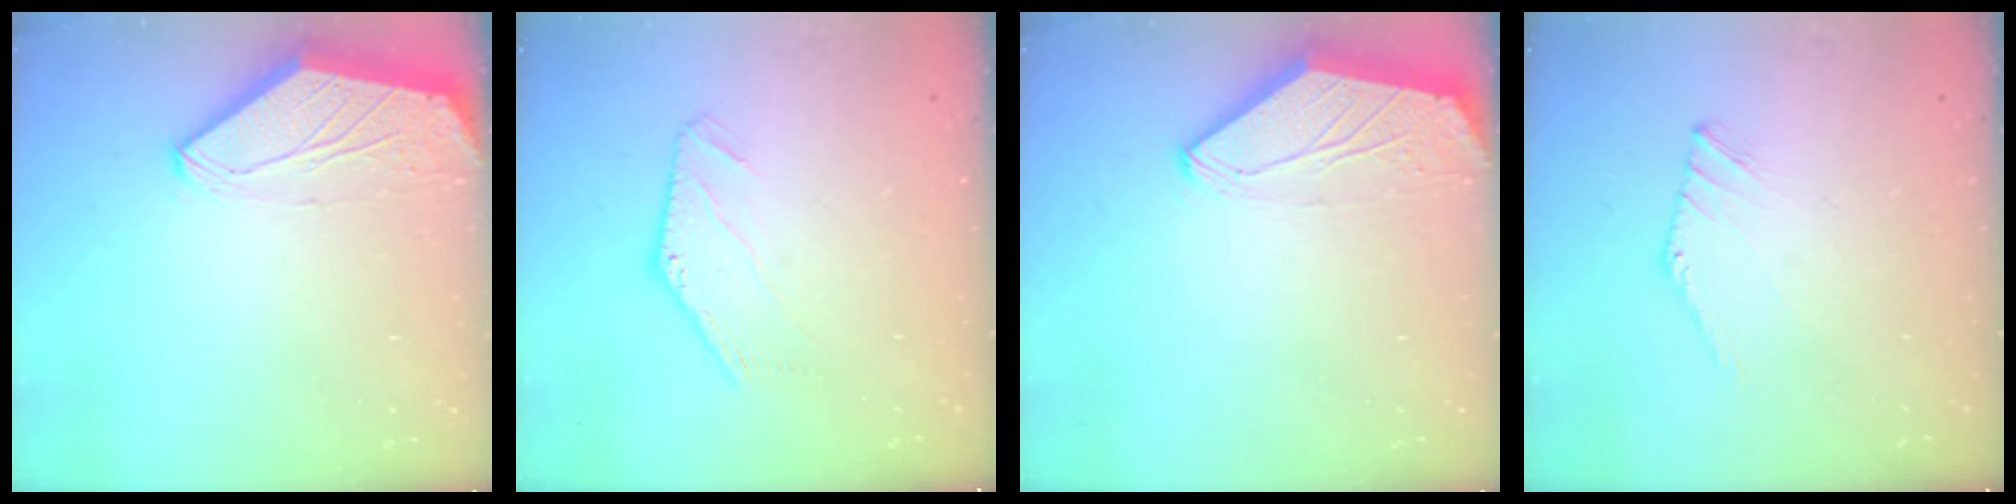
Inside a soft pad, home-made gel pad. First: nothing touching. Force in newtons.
{"total": 1.1, "press": 1.1, "slide": 0.0}
{"total": 0.0}
{"total": 1.6, "press": 1.5, "slide": 0.4}